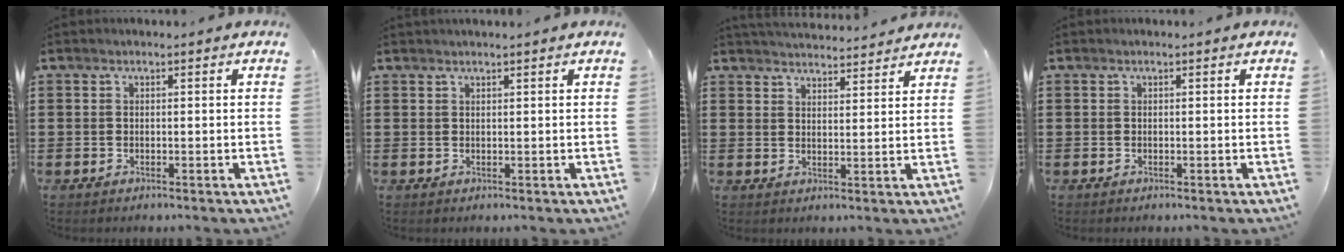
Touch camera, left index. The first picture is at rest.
{"total": 0.7, "force": [0.6, -0.1, 0.3], "torque": [-0.006, -0.002, 0.012]}
{"total": 3.6, "force": [3.6, 0.0, 0.2], "torque": [-0.015, -0.016, 0.064]}
{"total": 0.0}